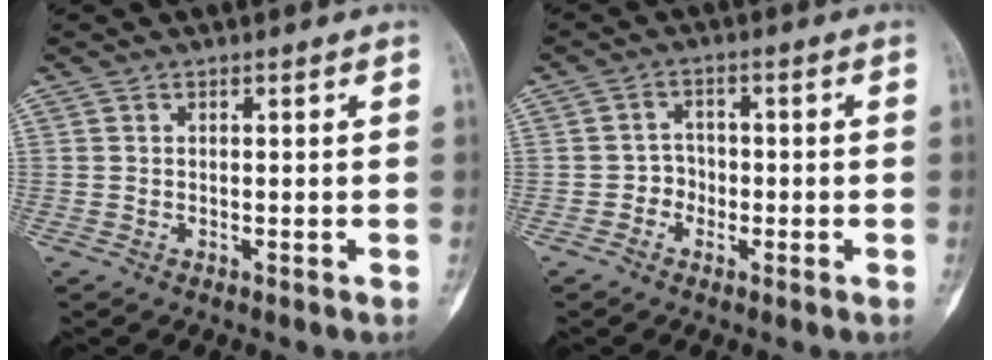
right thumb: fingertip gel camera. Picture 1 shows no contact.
{"total": 3.1, "force": [-1.1, 2.7, 0.8], "torque": [0.008, 0.013, -0.030]}